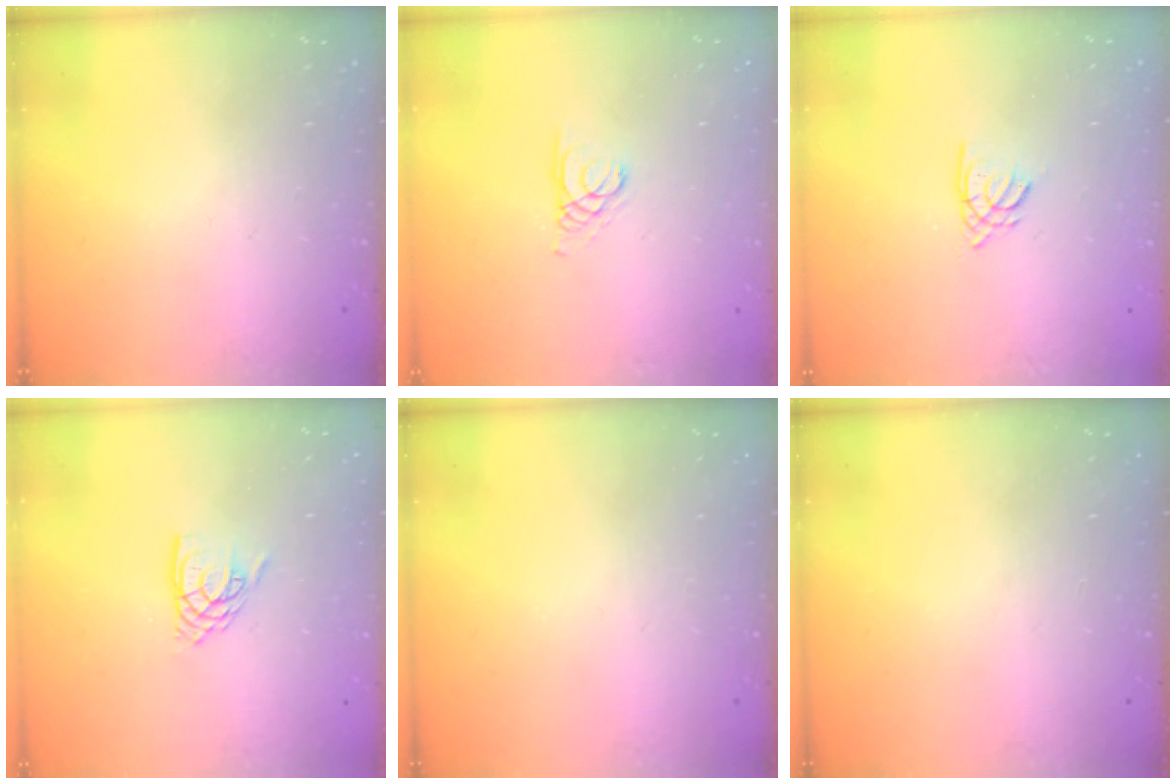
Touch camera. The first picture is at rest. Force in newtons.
{"total": 1.5, "press": 1.5, "slide": 0.1}
{"total": 2.4, "press": 2.4, "slide": 0.1}
{"total": 7.1, "press": 7.0, "slide": 0.5}
{"total": 0.0}
{"total": 0.0}